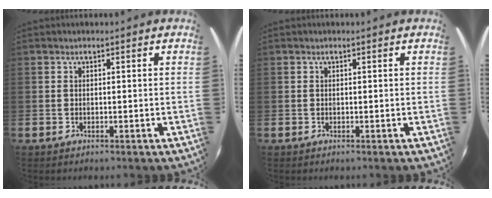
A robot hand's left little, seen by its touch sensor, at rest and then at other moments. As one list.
[{"total": 0.0}]